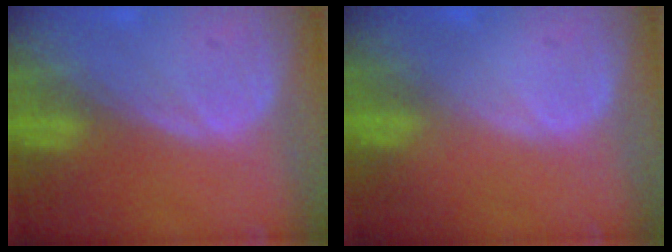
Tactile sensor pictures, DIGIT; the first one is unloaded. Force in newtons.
{"total": 0.0}